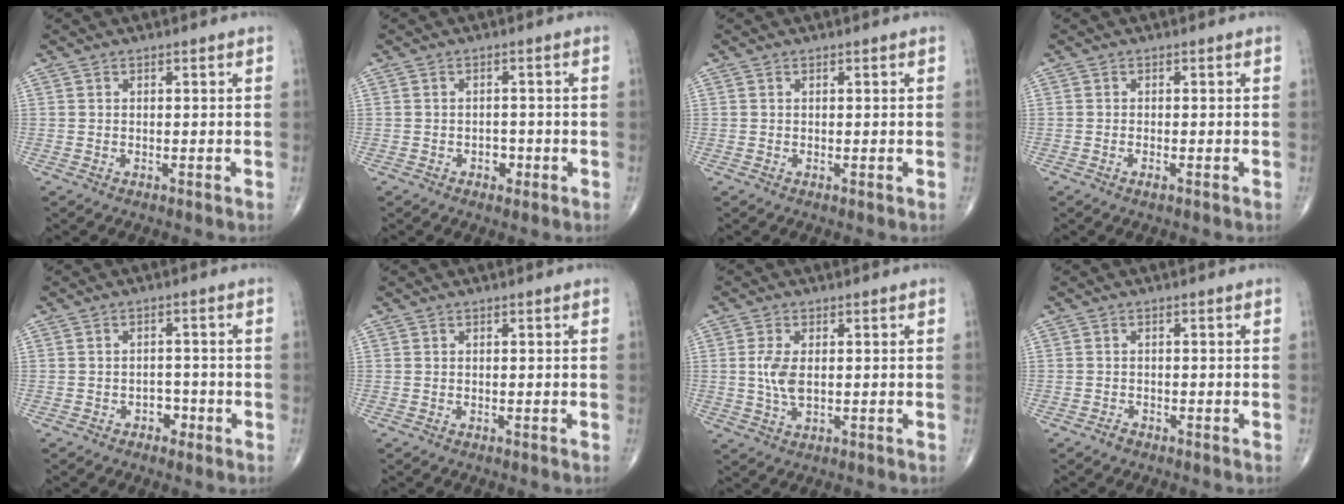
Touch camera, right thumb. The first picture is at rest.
{"total": 2.2, "force": [-0.9, 1.6, 1.2], "torque": [-0.005, 0.006, -0.013]}
{"total": 0.0}
{"total": 0.9, "force": [-0.5, 0.2, 0.8], "torque": [-0.017, -0.002, -0.011]}
{"total": 2.6, "force": [-1.4, 1.9, 1.2], "torque": [0.000, 0.011, -0.021]}
{"total": 0.0}
{"total": 4.7, "force": [0.3, 2.3, 4.1], "torque": [-0.093, -0.004, 0.006]}
{"total": 1.0, "force": [-0.8, 0.5, 0.2], "torque": [-0.006, 0.002, -0.017]}